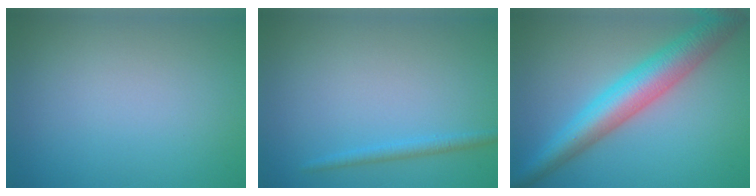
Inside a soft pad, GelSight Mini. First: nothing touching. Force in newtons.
{"total": 1.3, "press": 1.3, "slide": 0.1}
{"total": 7.0, "press": 7.0, "slide": 0.0}